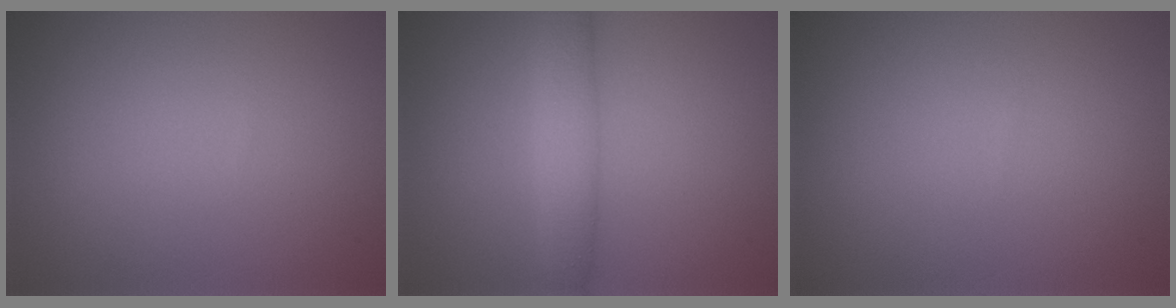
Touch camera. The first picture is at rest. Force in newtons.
{"total": 3.2, "press": 3.2, "slide": 0.1}
{"total": 0.0}